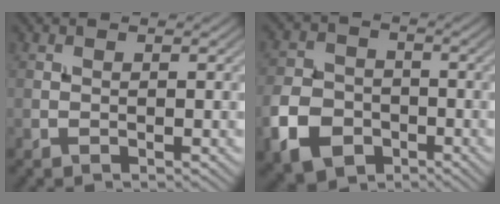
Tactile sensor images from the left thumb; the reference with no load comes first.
{"total": 8.0, "force": [-3.8, 5.9, 3.8], "torque": [-0.094, -0.016, -0.082]}